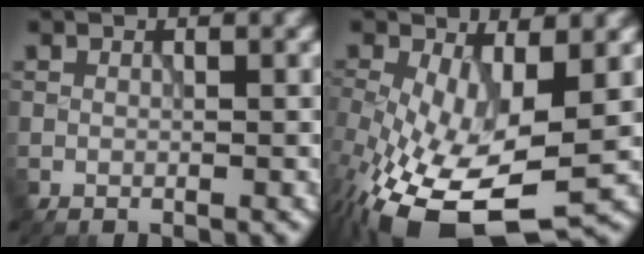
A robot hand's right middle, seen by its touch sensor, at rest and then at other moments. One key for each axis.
{"total": 12.1, "fx": -3.7, "fy": 5.3, "fz": 10.3, "tx": -0.205, "ty": -0.040, "tz": -0.052}